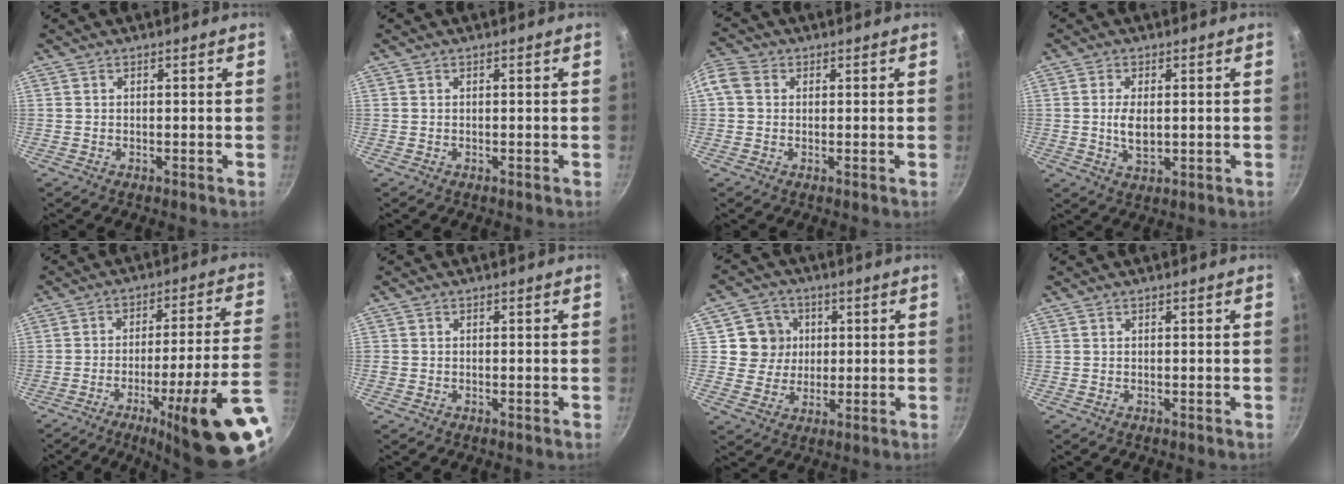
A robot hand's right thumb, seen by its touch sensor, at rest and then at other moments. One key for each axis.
{"total": 0.0}
{"total": 6.2, "fx": 1.0, "fy": 5.1, "fz": 3.3, "tx": -0.077, "ty": 0.017, "tz": 0.004}
{"total": 4.9, "fx": 0.2, "fy": 2.5, "fz": 4.3, "tx": -0.087, "ty": -0.004, "tz": 0.008}
{"total": 22.2, "fx": -9.6, "fy": 2.4, "fz": 19.9, "tx": -0.253, "ty": 0.031, "tz": -0.132}
{"total": 0.6, "fx": -0.1, "fy": 0.6, "fz": 0.1, "tx": -0.002, "ty": 0.002, "tz": -0.002}
{"total": 7.7, "fx": 1.6, "fy": 7.3, "fz": 1.7, "tx": 0.010, "ty": 0.002, "tz": 0.022}
{"total": 0.0}